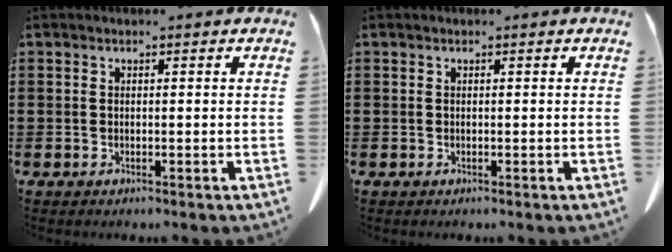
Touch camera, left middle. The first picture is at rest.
{"total": 0.0}